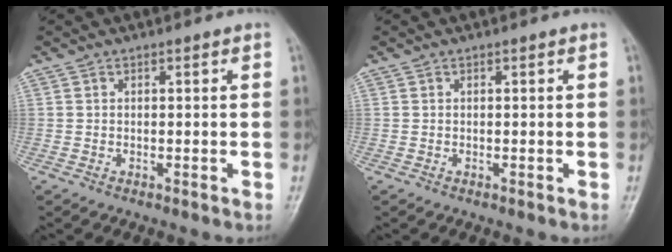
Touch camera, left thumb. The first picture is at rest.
{"total": 0.0}